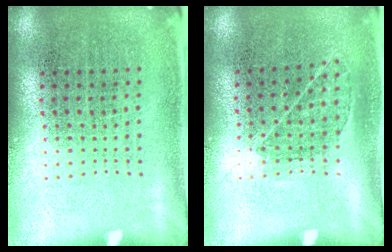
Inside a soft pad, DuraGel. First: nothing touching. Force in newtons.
{"total": 0.8, "press": 0.7, "slide": 0.5}